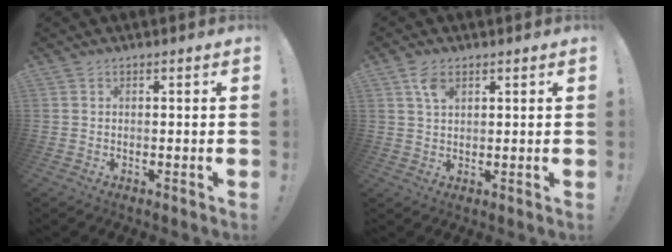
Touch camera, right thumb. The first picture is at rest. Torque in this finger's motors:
{"motor_torque": [0.53, 0.95, -0.07, 0.10, 0.00]}